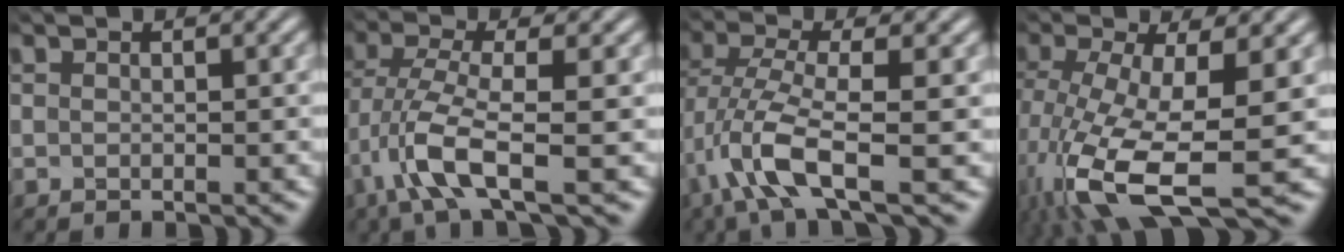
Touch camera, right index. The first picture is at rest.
{"total": 5.1, "force": [-0.9, 1.5, 4.8], "torque": [-0.112, -0.032, 0.000]}
{"total": 5.8, "force": [-1.2, 2.1, 5.3], "torque": [-0.122, -0.034, -0.005]}
{"total": 8.7, "force": [-3.3, 3.8, 7.0], "torque": [-0.158, -0.067, -0.017]}